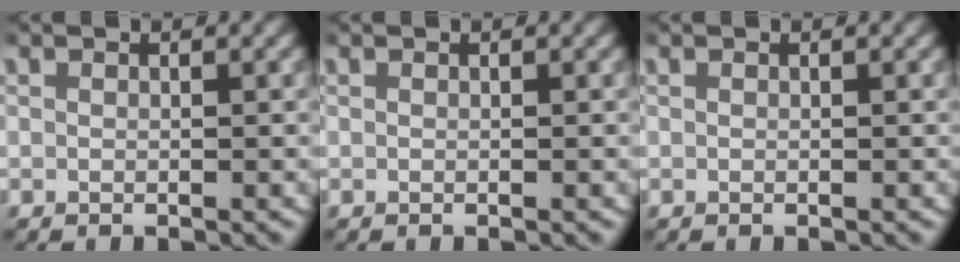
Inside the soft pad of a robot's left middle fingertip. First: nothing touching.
{"total": 0.0}
{"total": 0.0}